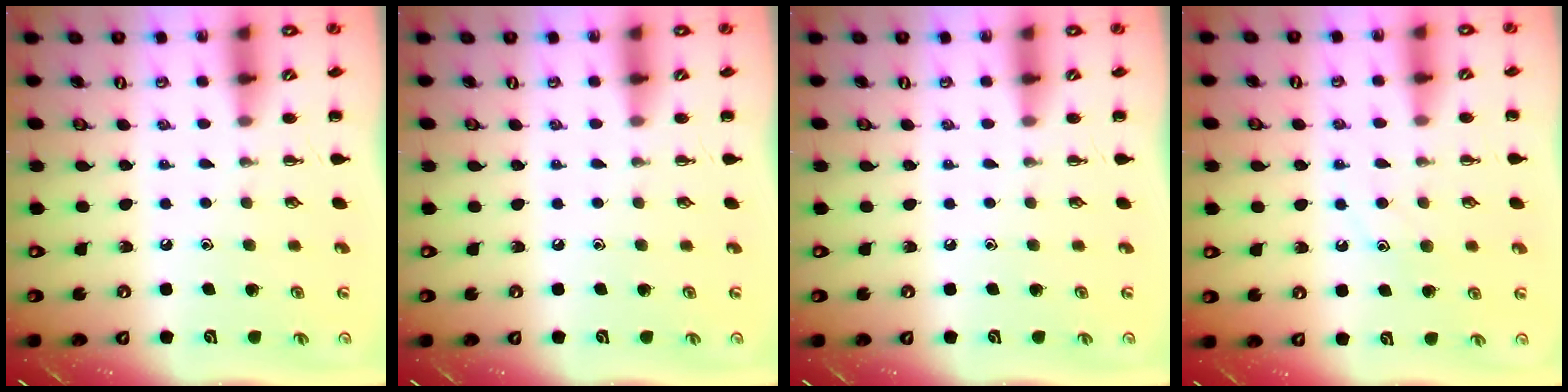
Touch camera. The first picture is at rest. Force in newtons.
{"total": 0.0}
{"total": 0.0}
{"total": 8.4, "press": 8.3, "slide": 0.9}